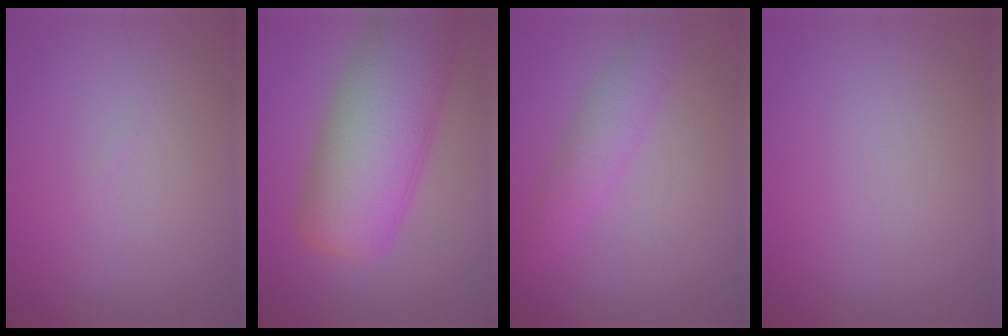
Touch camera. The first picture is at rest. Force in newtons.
{"total": 11.1, "press": 11.1, "slide": 0.5}
{"total": 2.9, "press": 2.9, "slide": 0.1}
{"total": 0.0}